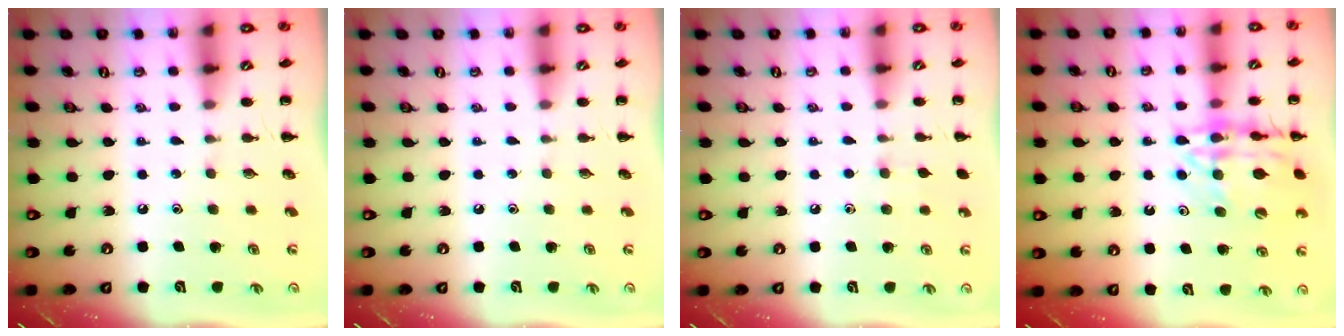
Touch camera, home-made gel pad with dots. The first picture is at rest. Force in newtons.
{"total": 0.0}
{"total": 4.3, "press": 3.9, "slide": 1.7}
{"total": 17.4, "press": 17.2, "slide": 2.4}